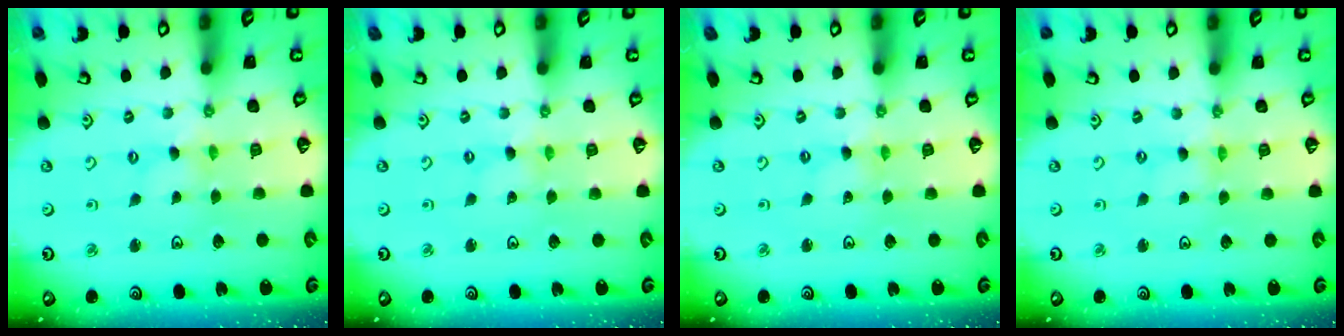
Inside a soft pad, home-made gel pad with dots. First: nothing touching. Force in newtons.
{"total": 0.6, "press": 0.6, "slide": 0.1}
{"total": 0.0}
{"total": 0.0}